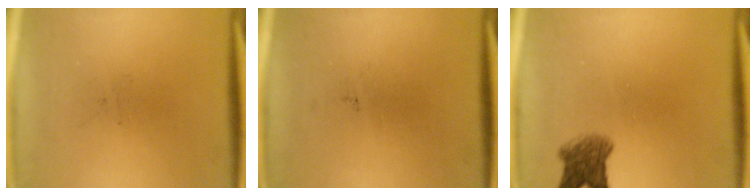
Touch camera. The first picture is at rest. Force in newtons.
{"total": 0.0}
{"total": 4.5}